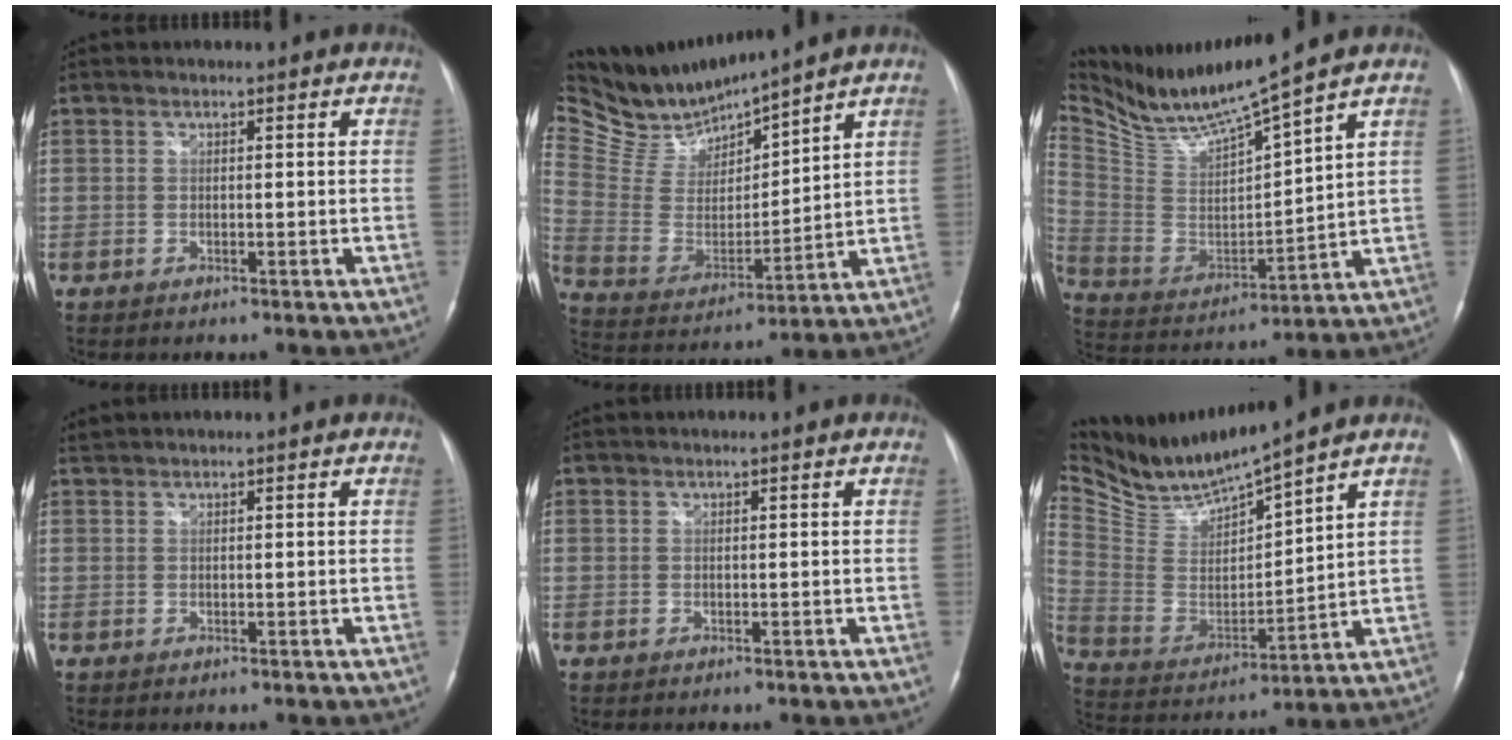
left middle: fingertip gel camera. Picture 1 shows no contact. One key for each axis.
{"total": 13.3, "fx": 12.9, "fy": 0.4, "fz": 3.1, "tx": -0.082, "ty": -0.004, "tz": 0.266}
{"total": 12.6, "fx": 11.4, "fy": -1.3, "fz": 5.1, "tx": -0.110, "ty": -0.012, "tz": 0.228}
{"total": 0.7, "fx": 0.6, "fy": 0.0, "fz": 0.0, "tx": -0.011, "ty": 0.013, "tz": 0.020}
{"total": 0.0}
{"total": 12.4, "fx": 11.7, "fy": -0.1, "fz": 4.3, "tx": -0.097, "ty": -0.010, "tz": 0.237}